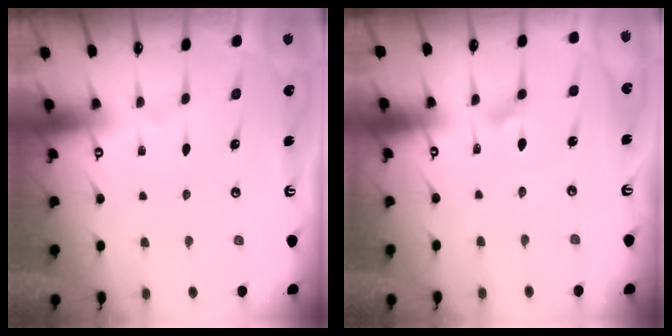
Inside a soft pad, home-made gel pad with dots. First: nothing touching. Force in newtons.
{"total": 2.4, "press": 2.4, "slide": 0.2}